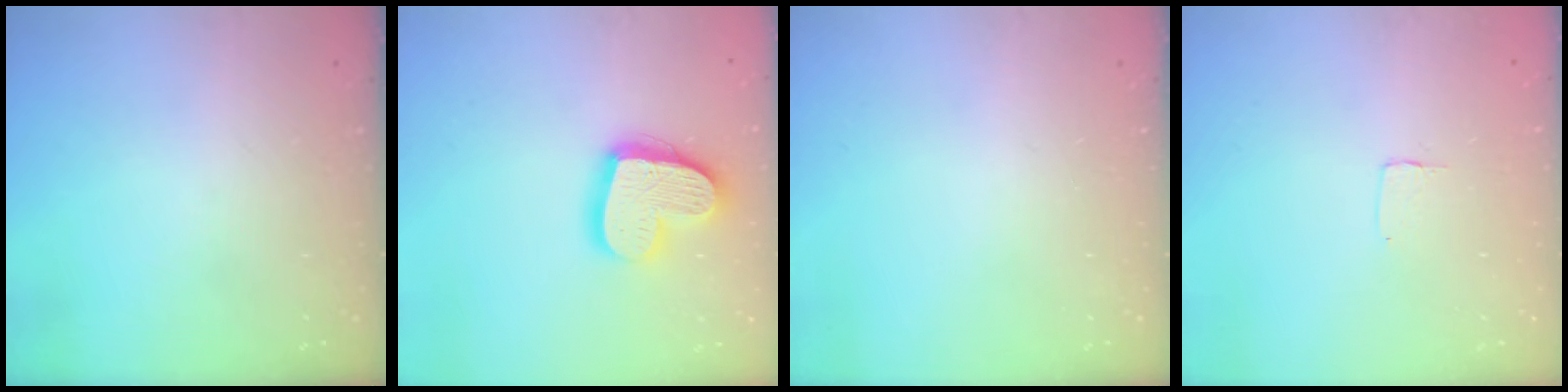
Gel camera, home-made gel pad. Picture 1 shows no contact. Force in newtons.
{"total": 17.9, "press": 17.9, "slide": 1.4}
{"total": 0.0}
{"total": 3.1, "press": 3.1, "slide": 0.2}